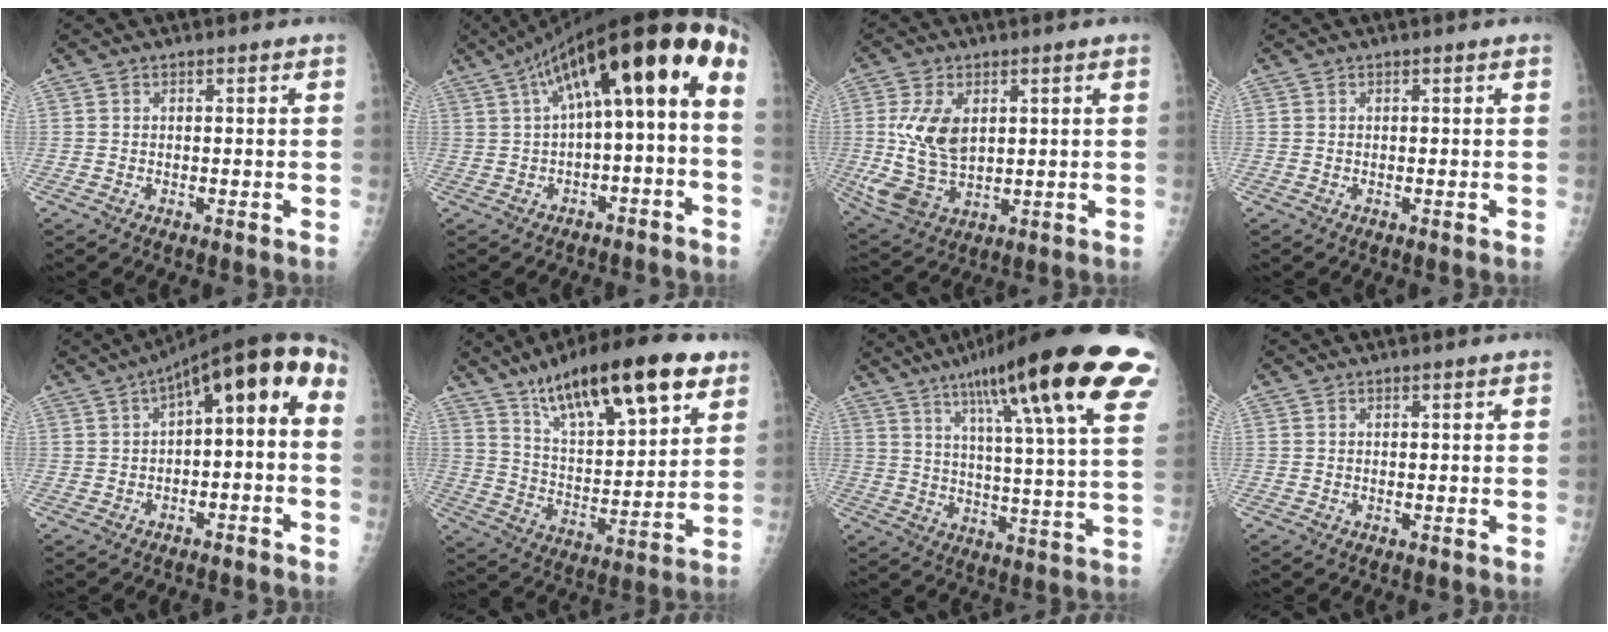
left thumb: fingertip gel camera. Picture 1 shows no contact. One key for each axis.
{"total": 18.3, "fx": 2.3, "fy": 5.4, "fz": 17.3, "tx": -0.256, "ty": 0.069, "tz": 0.035}
{"total": 11.5, "fx": 1.7, "fy": 7.1, "fz": 8.9, "tx": -0.171, "ty": -0.012, "tz": 0.045}
{"total": 0.0}
{"total": 11.2, "fx": -0.3, "fy": 4.9, "fz": 10.1, "tx": -0.133, "ty": 0.064, "tz": -0.008}
{"total": 22.6, "fx": 13.6, "fy": 7.0, "fz": 16.6, "tx": -0.237, "ty": -0.044, "tz": 0.229}
{"total": 28.0, "fx": 15.2, "fy": 4.2, "fz": 23.2, "tx": -0.310, "ty": -0.023, "tz": 0.214}
{"total": 0.0}